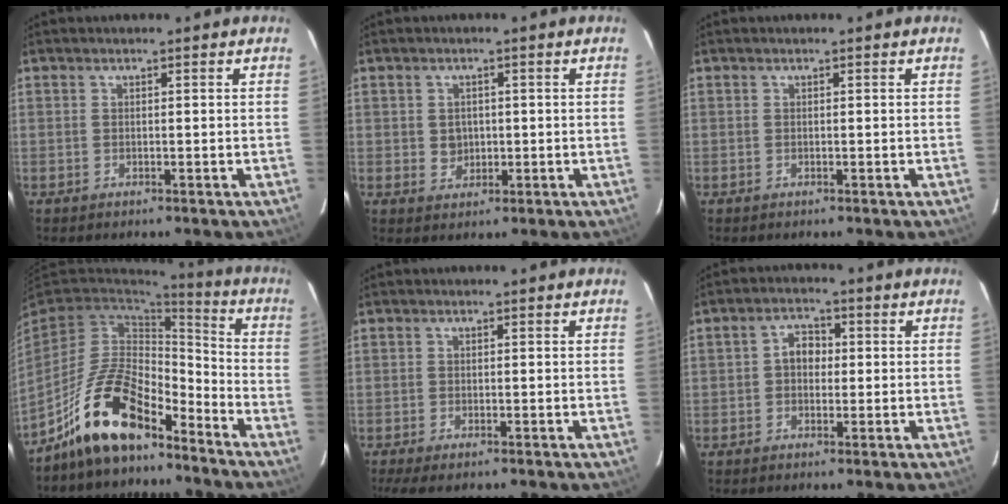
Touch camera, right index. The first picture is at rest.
{"total": 3.2, "force": [0.0, 3.0, 1.1], "torque": [-0.020, 0.005, 0.005]}
{"total": 0.0}
{"total": 15.0, "force": [-10.7, 6.0, 8.6], "torque": [-0.178, 0.016, -0.195]}
{"total": 4.5, "force": [-3.3, 1.1, 2.8], "torque": [-0.067, -0.020, -0.059]}
{"total": 3.8, "force": [0.0, 3.0, 2.3], "torque": [-0.042, 0.016, -0.002]}